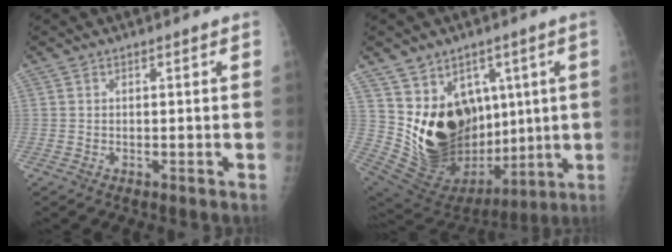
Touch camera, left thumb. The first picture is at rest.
{"total": 21.4, "force": [4.0, 15.1, 14.7], "torque": [-0.211, -0.038, 0.112]}